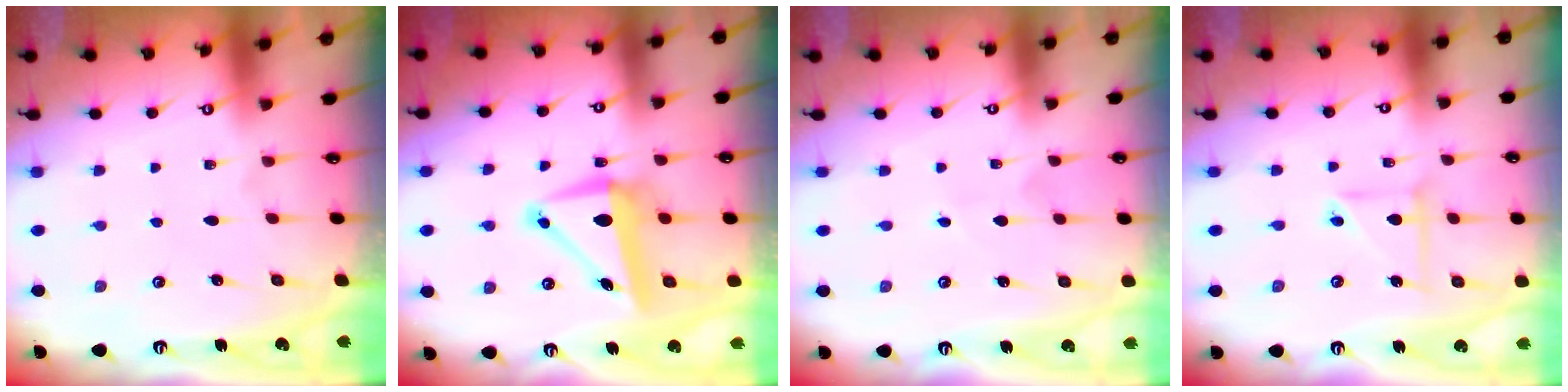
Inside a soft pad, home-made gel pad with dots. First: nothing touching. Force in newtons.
{"total": 9.7, "press": 9.3, "slide": 2.8}
{"total": 2.2, "press": 2.2, "slide": 0.2}
{"total": 5.1, "press": 5.1, "slide": 0.4}